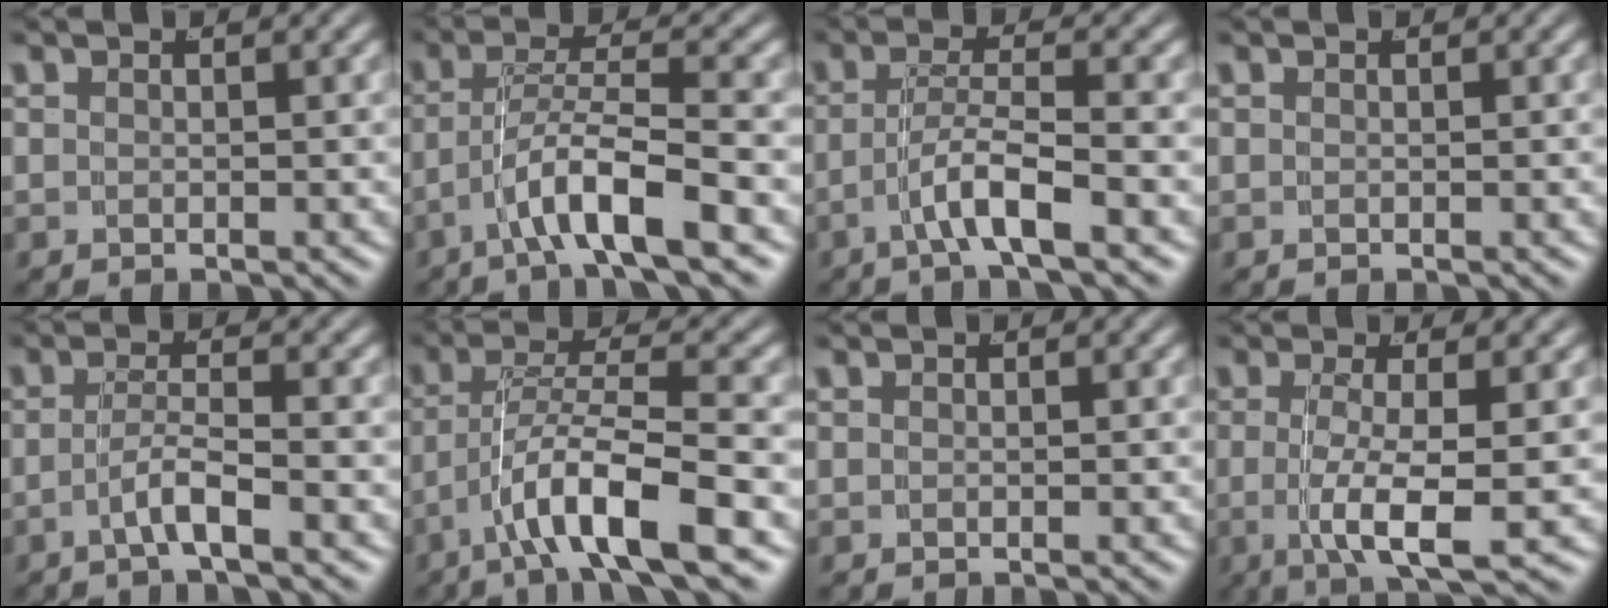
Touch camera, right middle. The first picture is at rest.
{"total": 4.8, "force": [-2.5, 0.6, 4.0], "torque": [-0.070, -0.003, -0.038]}
{"total": 3.8, "force": [-2.3, 0.0, 3.0], "torque": [-0.048, -0.002, -0.038]}
{"total": 0.0}
{"total": 2.8, "force": [-1.9, -0.5, 2.0], "torque": [-0.034, -0.005, -0.030]}
{"total": 5.7, "force": [-2.4, 1.1, 5.1], "torque": [-0.093, -0.005, -0.034]}
{"total": 0.0}
{"total": 5.1, "force": [-1.1, 0.9, 4.9], "torque": [-0.098, -0.024, -0.009]}